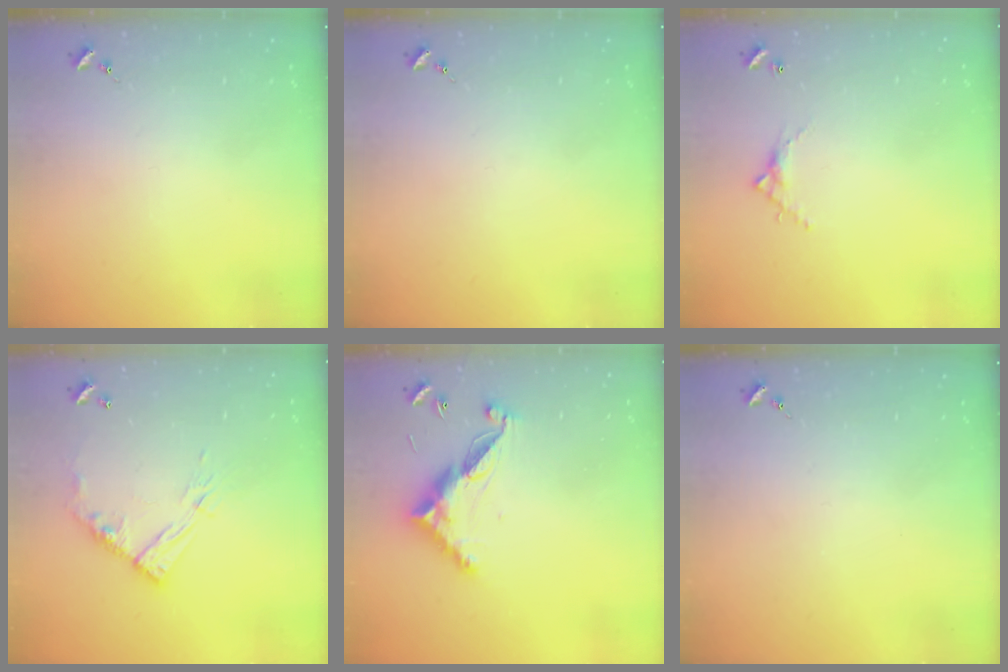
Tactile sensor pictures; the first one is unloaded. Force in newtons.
{"total": 0.0}
{"total": 5.2, "press": 5.2, "slide": 0.2}
{"total": 11.8, "press": 11.7, "slide": 1.0}
{"total": 12.2, "press": 12.1, "slide": 0.3}
{"total": 0.0}